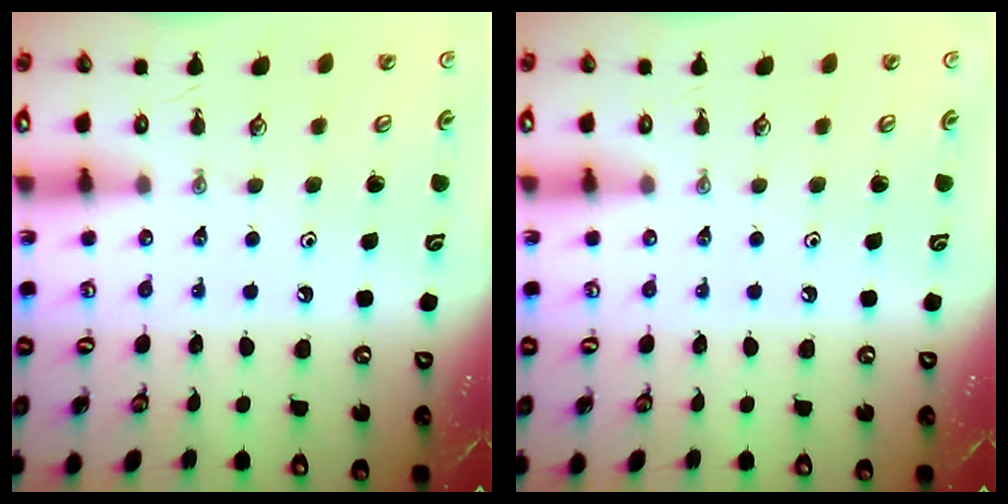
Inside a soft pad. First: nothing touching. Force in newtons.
{"total": 0.0}